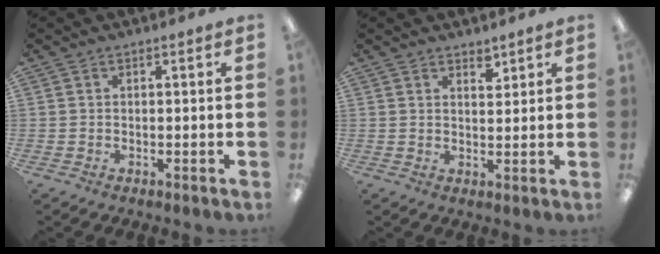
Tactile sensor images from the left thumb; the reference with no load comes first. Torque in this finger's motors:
{"motor_torque": [-0.05, -0.01, -0.61, 0.17, 0.03]}